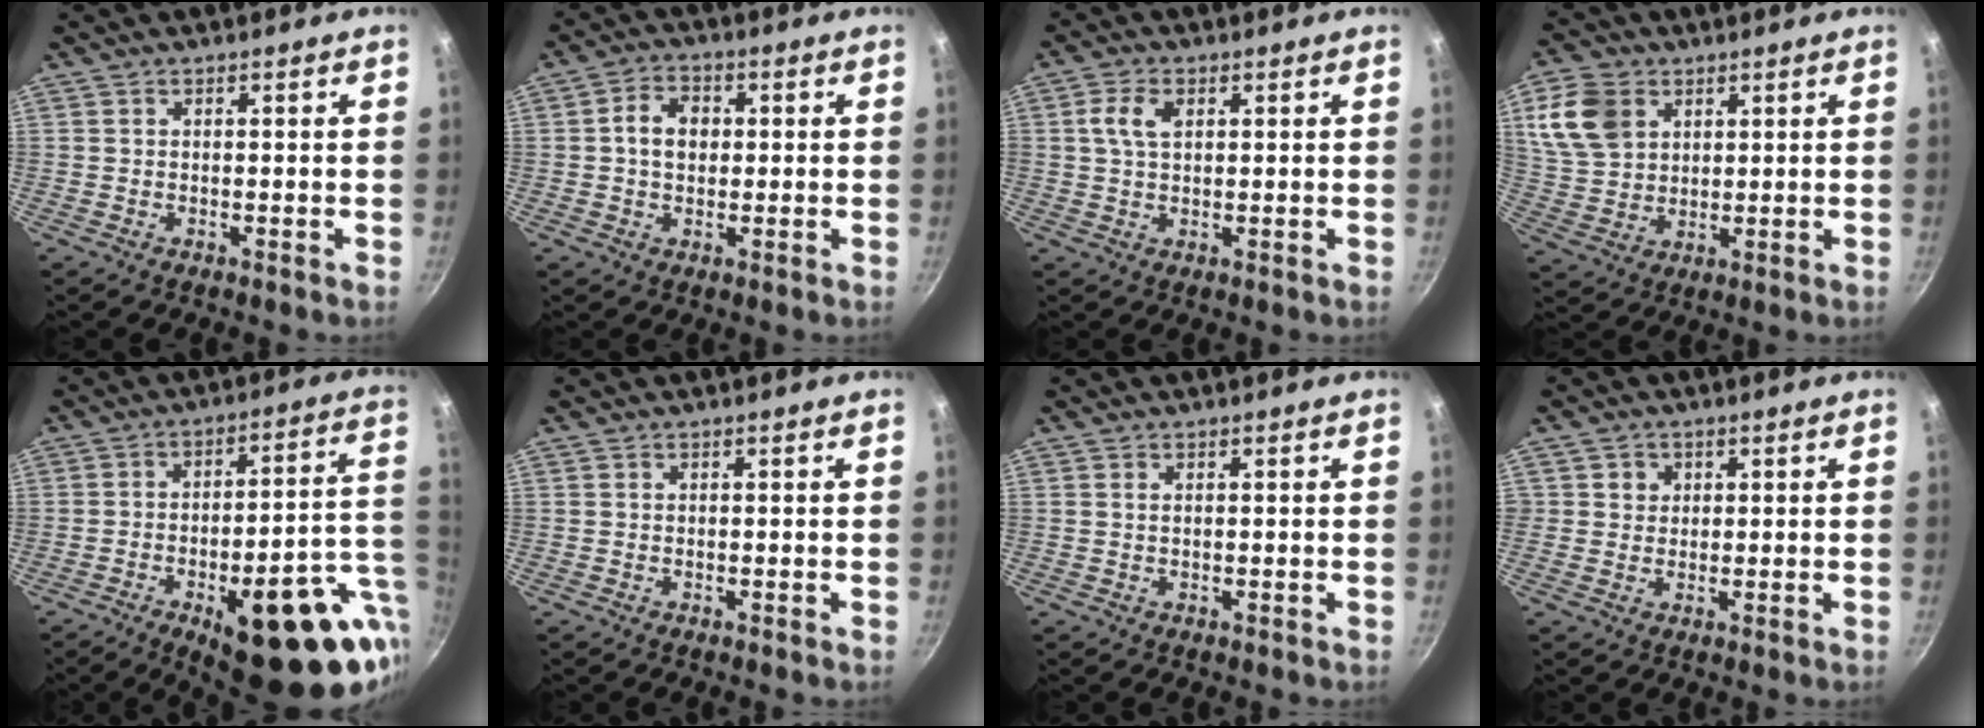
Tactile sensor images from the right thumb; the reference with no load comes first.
{"total": 6.1, "force": [0.5, 4.5, 4.0], "torque": [-0.050, 0.010, 0.001]}
{"total": 5.2, "force": [1.4, 3.0, 3.9], "torque": [-0.070, 0.005, 0.024]}
{"total": 11.2, "force": [4.2, 8.4, 6.1], "torque": [-0.102, -0.001, 0.088]}
{"total": 25.5, "force": [-8.2, 9.8, 22.1], "torque": [-0.246, 0.018, -0.100]}
{"total": 0.0}
{"total": 0.7, "force": [0.2, 0.3, 0.6], "torque": [-0.010, 0.000, 0.004]}
{"total": 2.8, "force": [0.8, 2.6, 0.5], "torque": [0.011, 0.002, 0.008]}